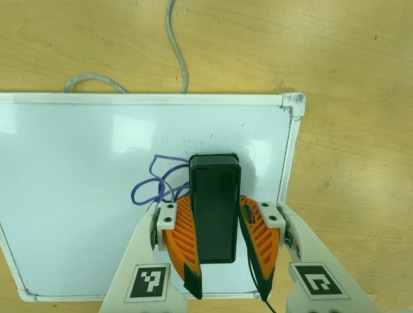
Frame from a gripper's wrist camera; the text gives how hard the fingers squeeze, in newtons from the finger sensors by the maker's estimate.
{"total": 10.0, "left": 9.9, "right": 10.2}